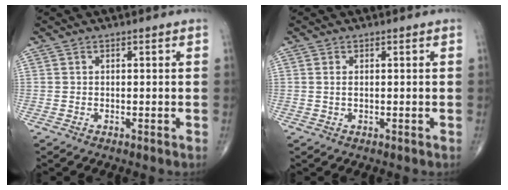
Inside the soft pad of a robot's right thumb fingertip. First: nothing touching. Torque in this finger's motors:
{"motor_torque": [-0.30, 0.12, -0.21, -0.25, -0.06]}